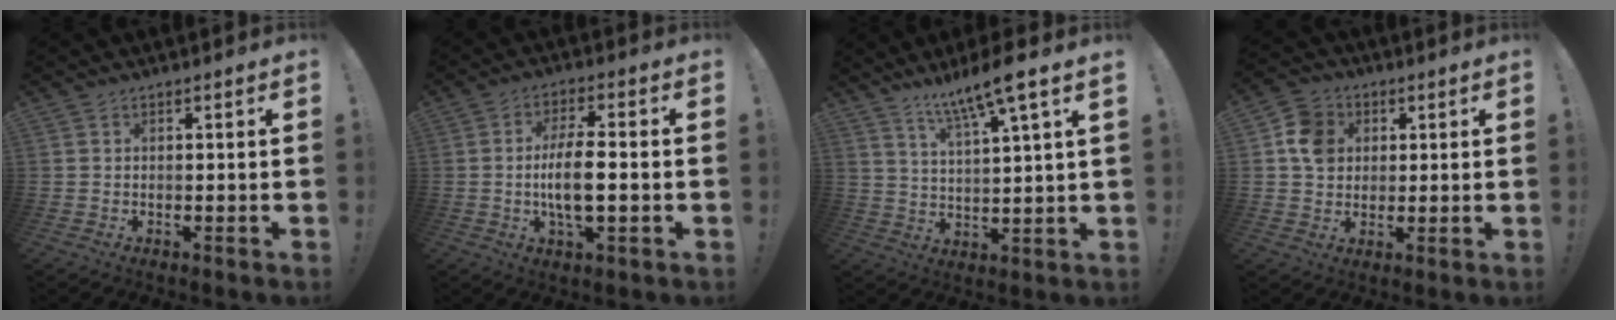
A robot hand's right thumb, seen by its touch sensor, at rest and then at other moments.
{"total": 10.2, "force": [-1.2, 3.0, 9.7], "torque": [-0.187, -0.002, -0.029]}
{"total": 10.4, "force": [7.8, 0.1, 6.8], "torque": [-0.122, -0.044, 0.125]}
{"total": 9.5, "force": [2.1, 8.3, 4.0], "torque": [-0.047, 0.003, 0.045]}